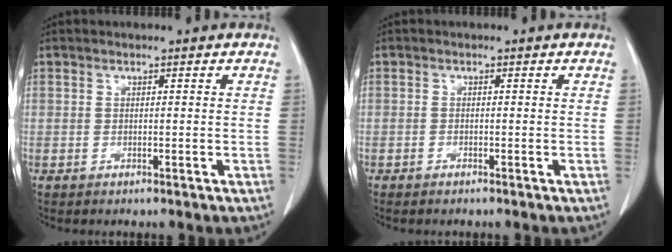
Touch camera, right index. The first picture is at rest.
{"total": 0.7, "force": [-0.6, 0.1, 0.3], "torque": [-0.011, -0.002, -0.010]}